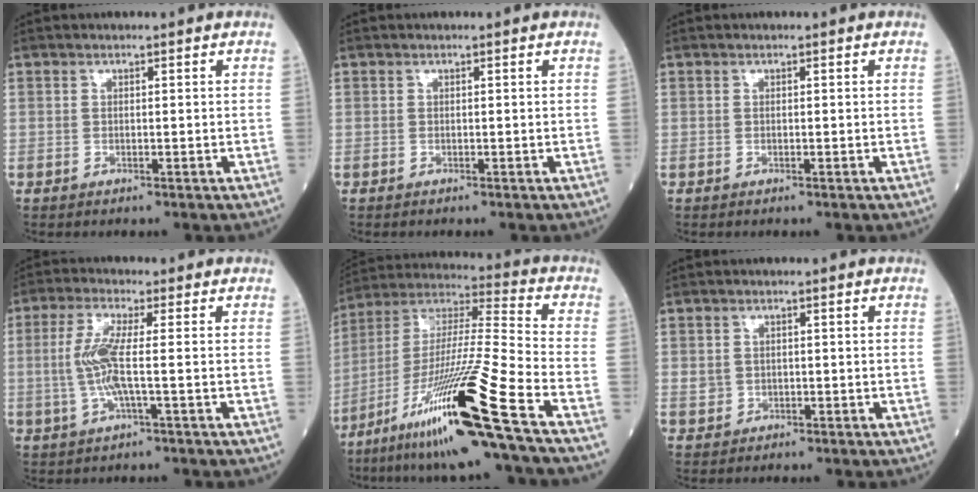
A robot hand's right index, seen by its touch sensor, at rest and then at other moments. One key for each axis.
{"total": 0.0}
{"total": 0.0}
{"total": 6.1, "fx": -0.3, "fy": 0.6, "fz": 6.1, "tx": -0.136, "ty": 0.001, "tz": -0.010}
{"total": 22.5, "fx": -12.5, "fy": -1.7, "fz": 18.6, "tx": -0.361, "ty": -0.042, "tz": -0.234}
{"total": 1.6, "fx": -0.2, "fy": 1.6, "fz": 0.4, "tx": -0.008, "ty": 0.004, "tz": 0.002}